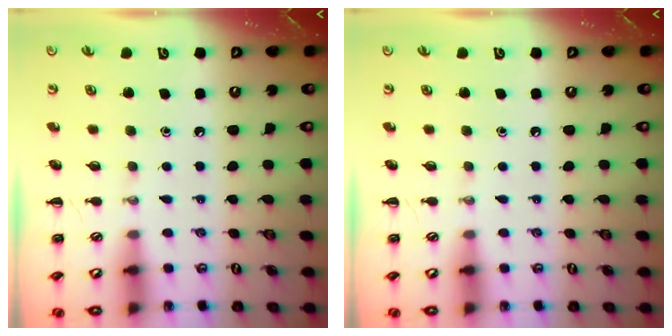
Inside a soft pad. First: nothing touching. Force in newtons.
{"total": 0.0}